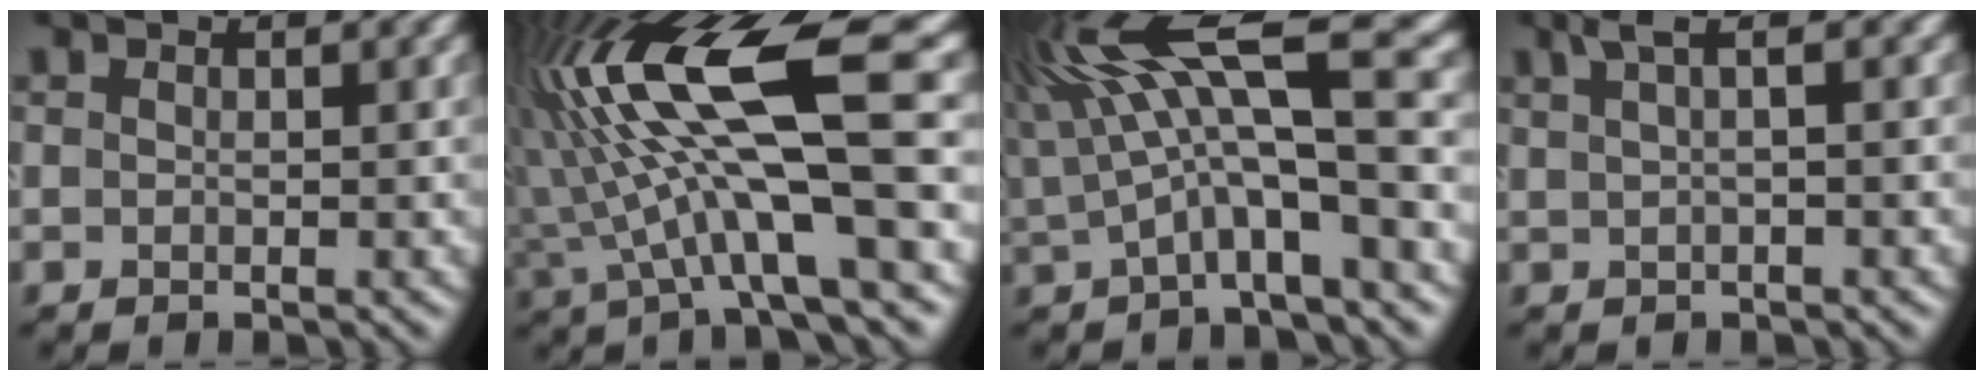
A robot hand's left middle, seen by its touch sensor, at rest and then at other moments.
{"total": 14.0, "force": [3.0, 3.5, 13.2], "torque": [-0.261, 0.014, 0.058]}
{"total": 9.4, "force": [1.7, 2.4, 9.0], "torque": [-0.160, 0.014, 0.023]}
{"total": 2.2, "force": [0.9, 0.4, 1.9], "torque": [-0.035, 0.009, 0.015]}